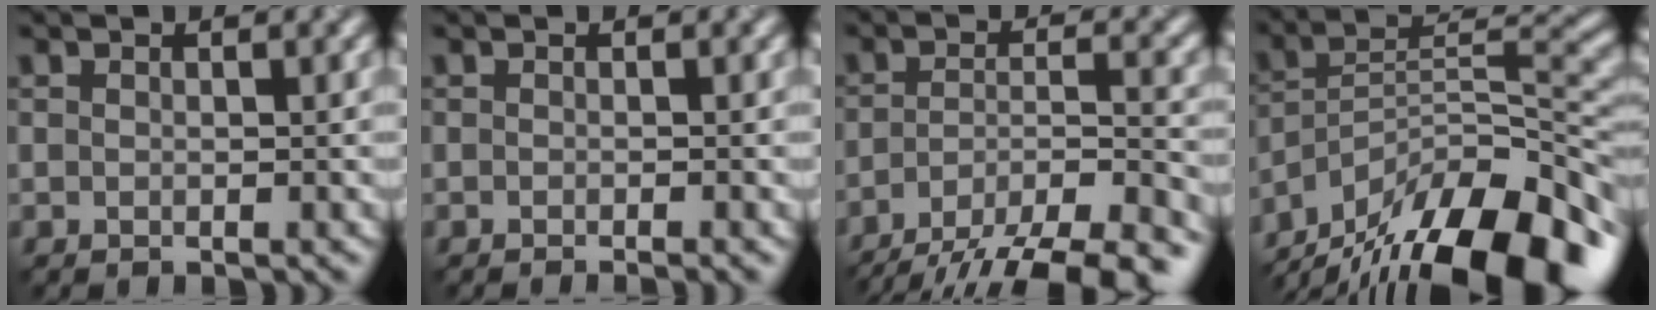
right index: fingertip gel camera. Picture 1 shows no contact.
{"total": 1.4, "force": [-0.7, 0.4, 1.1], "torque": [-0.006, -0.004, -0.012]}
{"total": 12.9, "force": [-10.5, 3.9, 6.3], "torque": [-0.104, -0.013, -0.144]}
{"total": 16.9, "force": [-12.8, 5.2, 9.7], "torque": [-0.183, 0.011, -0.202]}